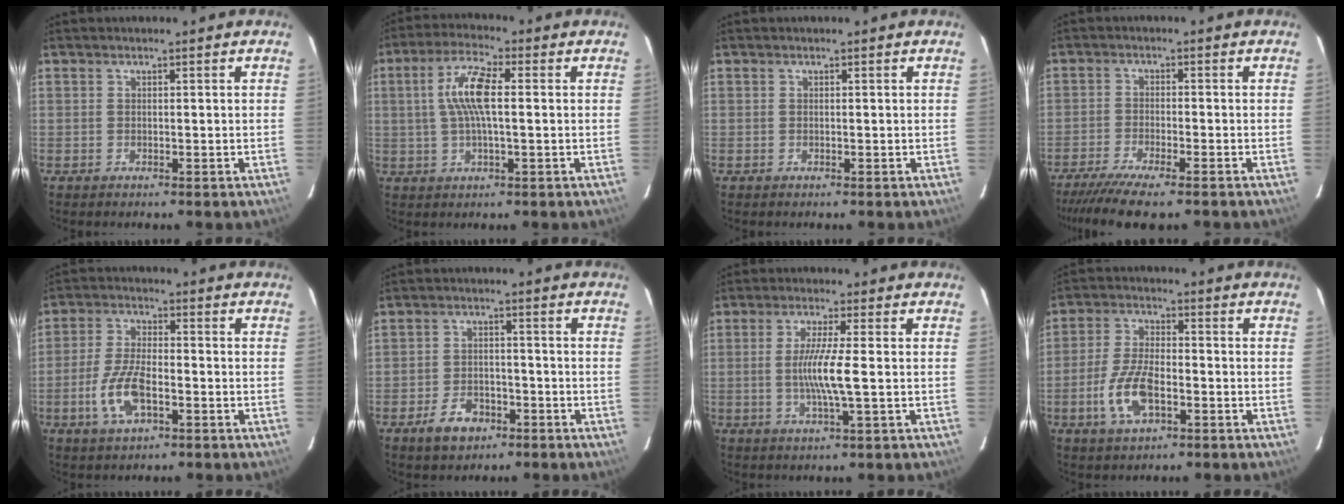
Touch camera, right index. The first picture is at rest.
{"total": 8.8, "force": [1.0, 2.3, 8.5], "torque": [-0.166, 0.011, 0.019]}
{"total": 0.0}
{"total": 9.6, "force": [-7.8, 1.0, 5.4], "torque": [-0.129, -0.036, -0.138]}
{"total": 8.9, "force": [-3.2, 3.6, 7.5], "torque": [-0.163, -0.002, -0.061]}
{"total": 6.6, "force": [-4.1, 4.1, 3.3], "torque": [-0.079, 0.007, -0.061]}
{"total": 6.8, "force": [-0.7, -0.3, 6.8], "torque": [-0.127, -0.009, -0.014]}
{"total": 9.5, "force": [-3.4, 4.1, 7.8], "torque": [-0.169, -0.001, -0.063]}